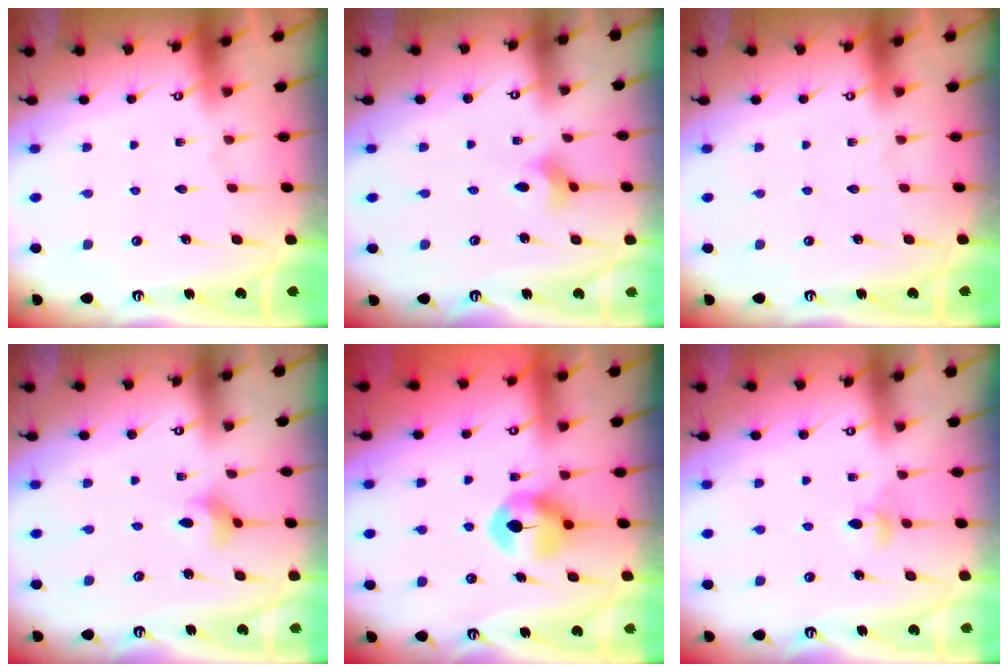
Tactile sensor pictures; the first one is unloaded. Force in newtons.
{"total": 3.4, "press": 3.4, "slide": 0.6}
{"total": 0.0}
{"total": 2.8, "press": 2.8, "slide": 0.2}
{"total": 8.8, "press": 8.8, "slide": 0.5}
{"total": 4.1, "press": 4.0, "slide": 0.9}